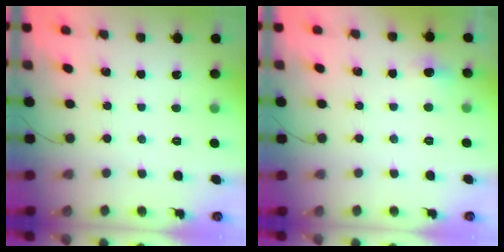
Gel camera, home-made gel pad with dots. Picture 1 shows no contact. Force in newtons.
{"total": 4.5, "press": 4.1, "slide": 1.8}